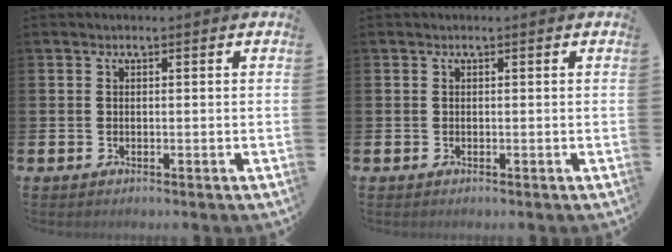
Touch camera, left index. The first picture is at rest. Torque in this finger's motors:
{"motor_torque": [0.00, 0.00, 0.00, 0.00]}